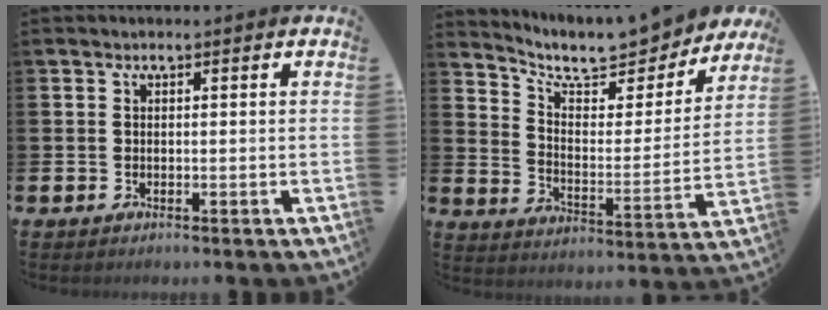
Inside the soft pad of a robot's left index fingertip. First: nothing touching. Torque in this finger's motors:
{"motor_torque": [1.23, -0.91, 0.92, 0.17]}